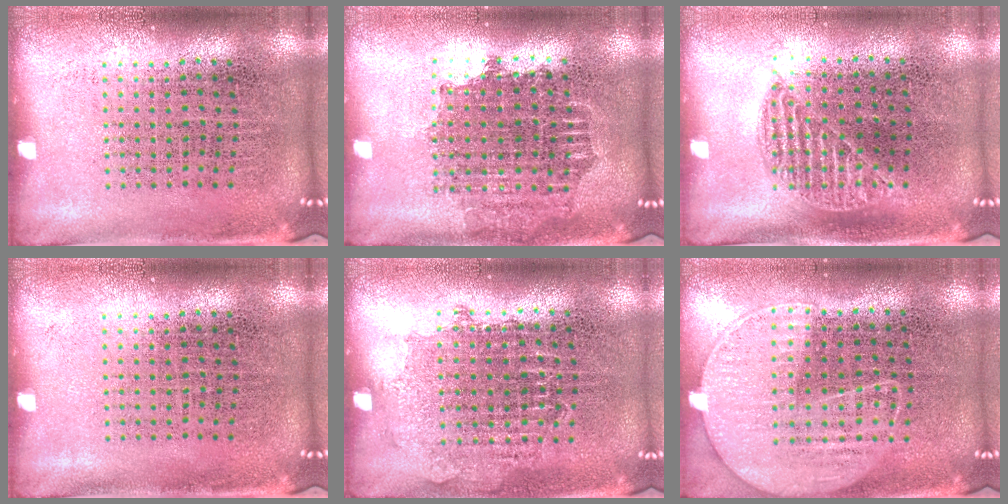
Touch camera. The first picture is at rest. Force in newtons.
{"total": 1.6, "press": 1.3, "slide": 0.9}
{"total": 1.0, "press": 0.8, "slide": 0.5}
{"total": 0.0}
{"total": 0.8, "press": 0.8, "slide": 0.2}
{"total": 1.3, "press": 1.1, "slide": 0.6}